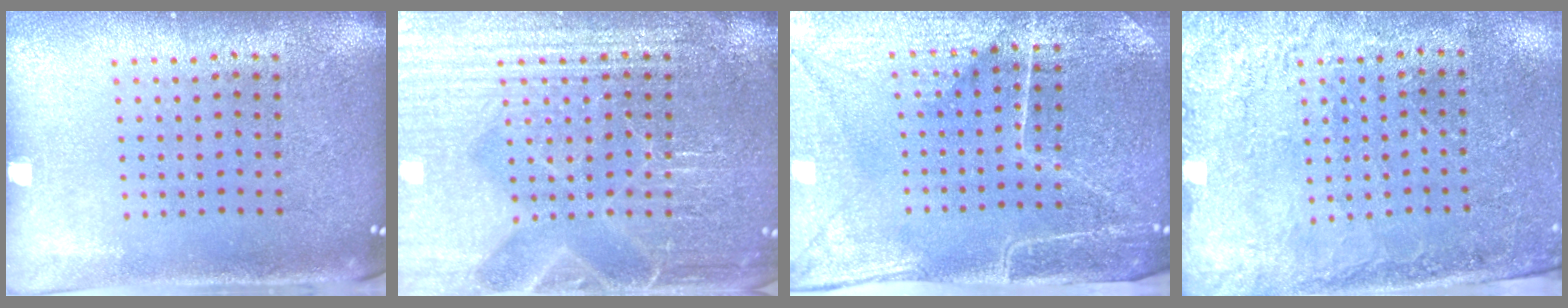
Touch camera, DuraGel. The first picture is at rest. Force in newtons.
{"total": 4.7, "press": 4.6, "slide": 0.6}
{"total": 4.5, "press": 4.1, "slide": 1.9}
{"total": 2.5, "press": 2.4, "slide": 0.8}